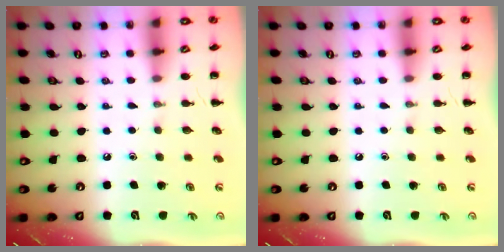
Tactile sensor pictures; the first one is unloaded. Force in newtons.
{"total": 0.0}